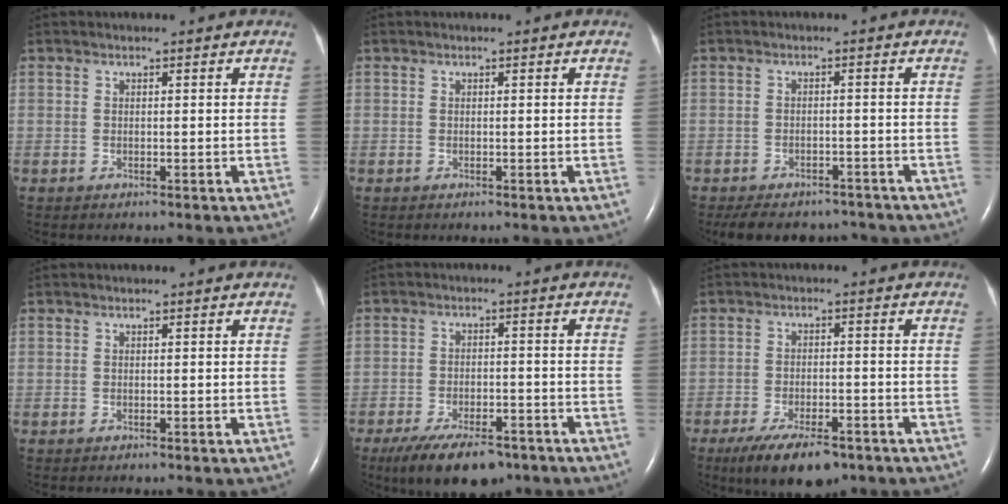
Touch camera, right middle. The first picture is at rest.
{"total": 0.0}
{"total": 9.8, "force": [-8.5, 4.1, 2.5], "torque": [-0.045, 0.003, -0.107]}
{"total": 0.0}
{"total": 11.0, "force": [-7.9, 4.2, 6.3], "torque": [-0.105, -0.010, -0.127]}
{"total": 9.5, "force": [-6.6, 3.4, 5.9], "torque": [-0.102, -0.010, -0.107]}